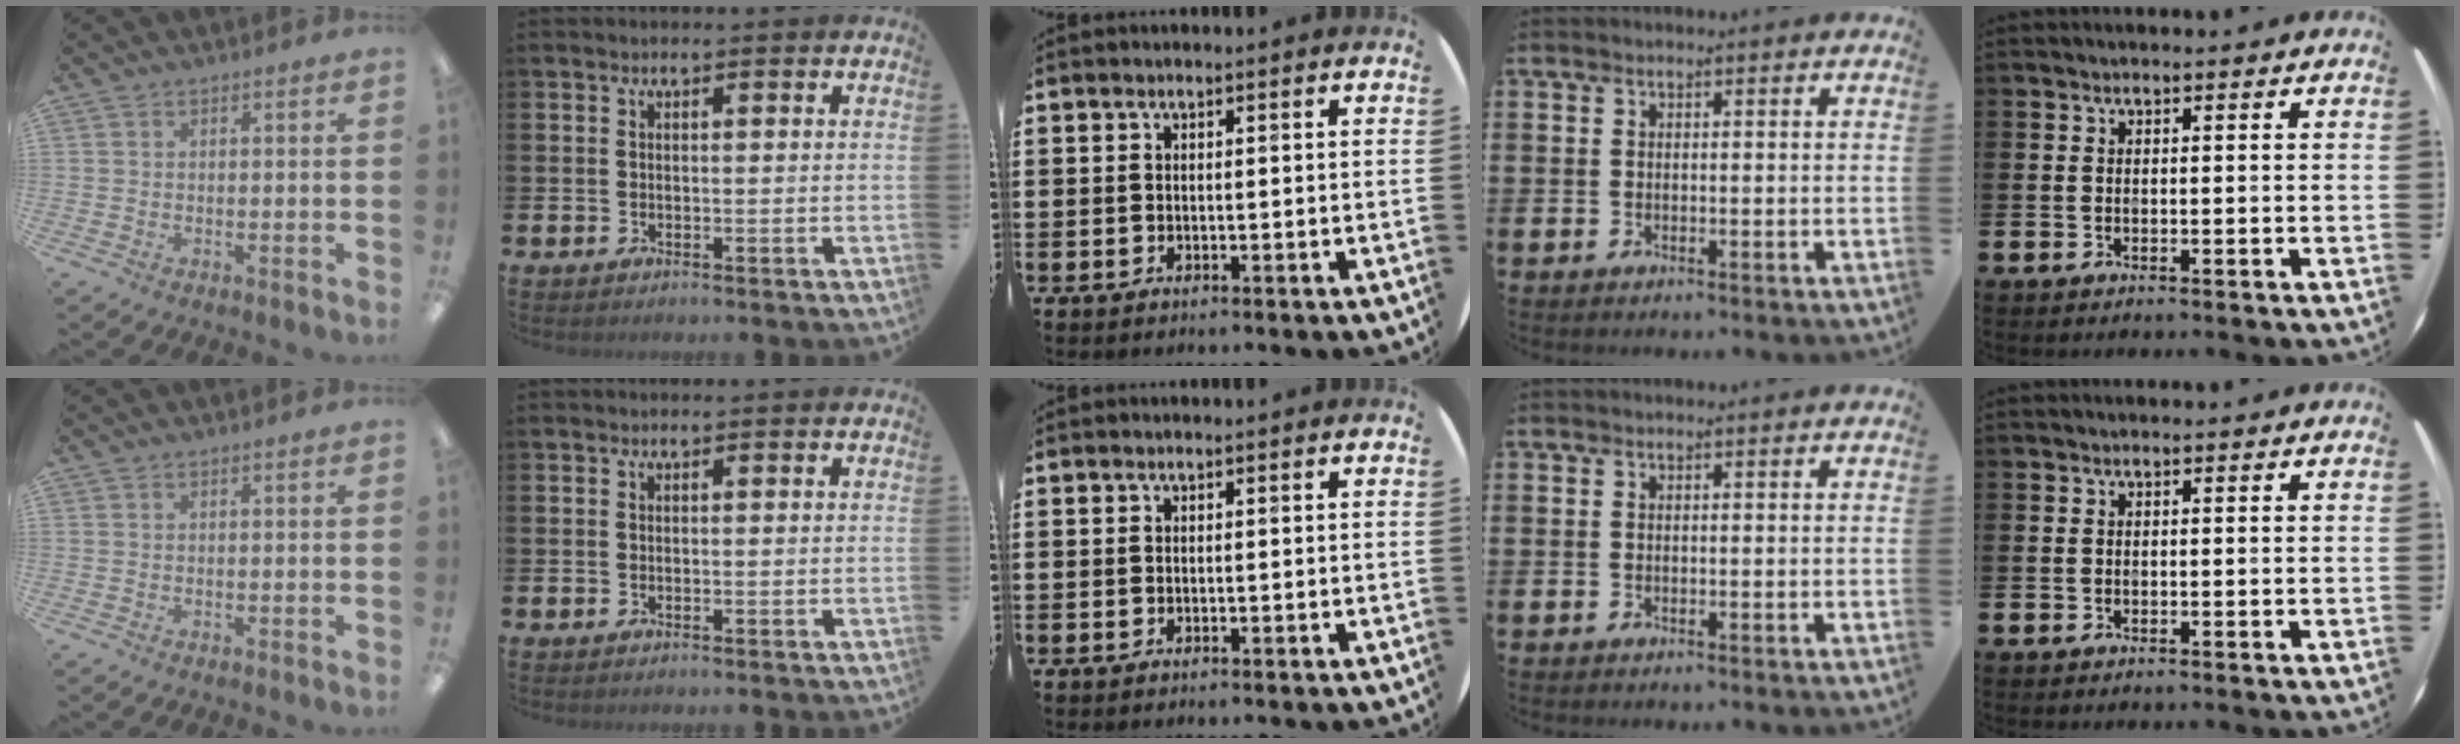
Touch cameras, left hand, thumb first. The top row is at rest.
{}